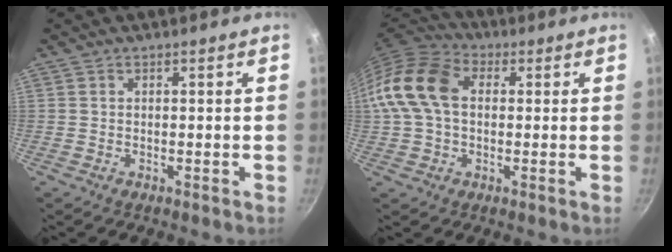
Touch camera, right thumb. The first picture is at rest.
{"total": 13.4, "force": [1.5, 9.5, 9.4], "torque": [-0.164, 0.026, 0.009]}